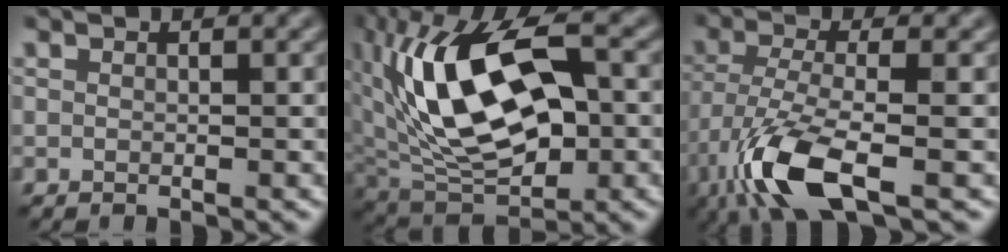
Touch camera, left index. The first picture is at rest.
{"total": 14.4, "force": [1.8, 7.5, 12.1], "torque": [-0.226, 0.011, 0.024]}
{"total": 7.5, "force": [-4.4, 2.1, 5.7], "torque": [-0.126, -0.011, -0.095]}